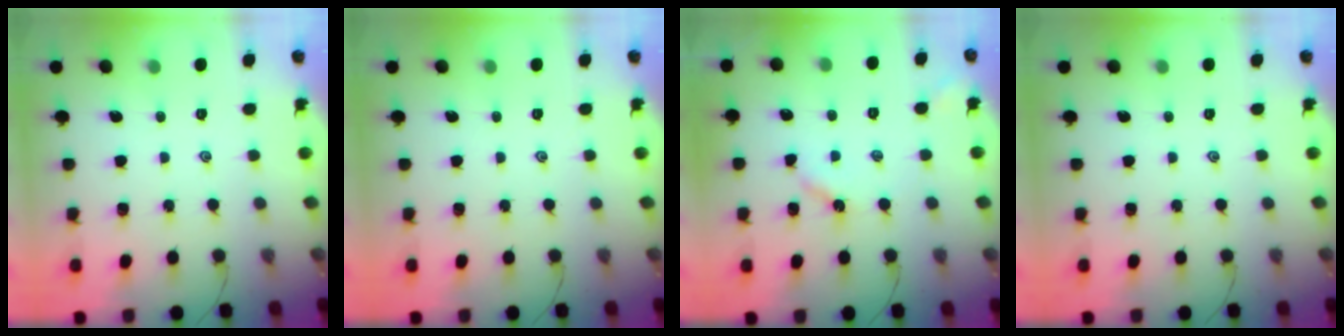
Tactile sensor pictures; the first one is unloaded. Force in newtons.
{"total": 0.0}
{"total": 4.0, "press": 3.9, "slide": 0.5}
{"total": 0.0}